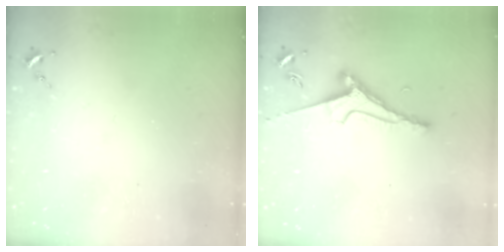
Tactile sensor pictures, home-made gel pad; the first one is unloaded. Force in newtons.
{"total": 7.5, "press": 7.4, "slide": 1.1}